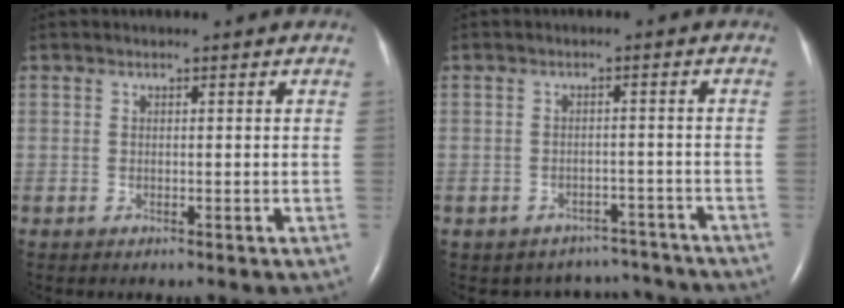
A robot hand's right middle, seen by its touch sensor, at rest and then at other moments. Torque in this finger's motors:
{"motor_torque": [0.96, -1.04, 0.08, 0.03]}